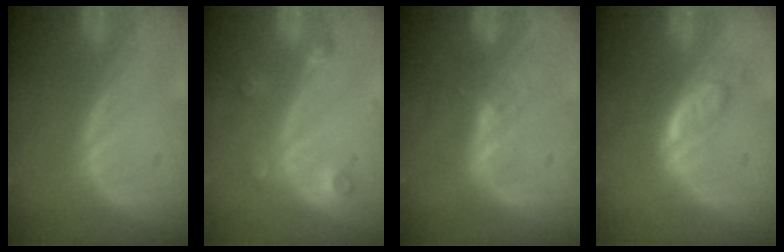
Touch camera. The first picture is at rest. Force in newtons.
{"total": 3.4, "press": 3.0, "slide": 1.5}
{"total": 2.0, "press": 2.0, "slide": 0.3}
{"total": 4.6, "press": 4.4, "slide": 1.3}